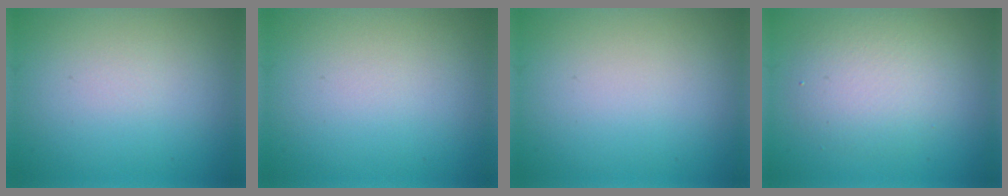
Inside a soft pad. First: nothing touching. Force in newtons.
{"total": 0.0}
{"total": 0.0}
{"total": 3.5, "press": 3.5, "slide": 0.2}